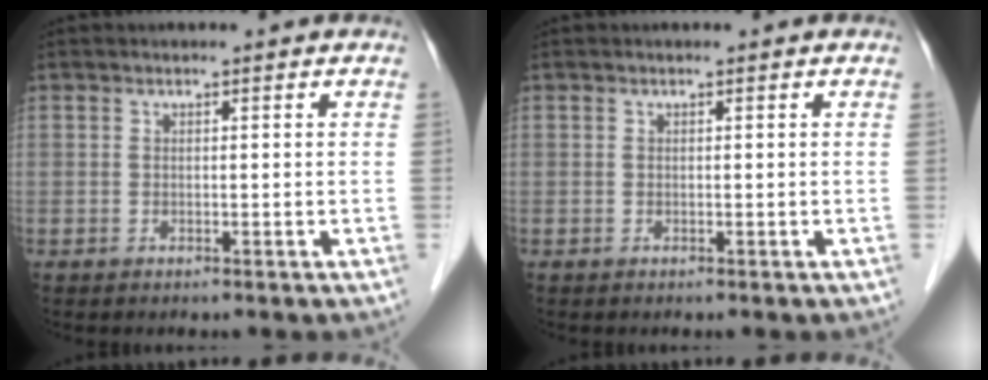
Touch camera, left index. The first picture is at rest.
{"total": 0.0}